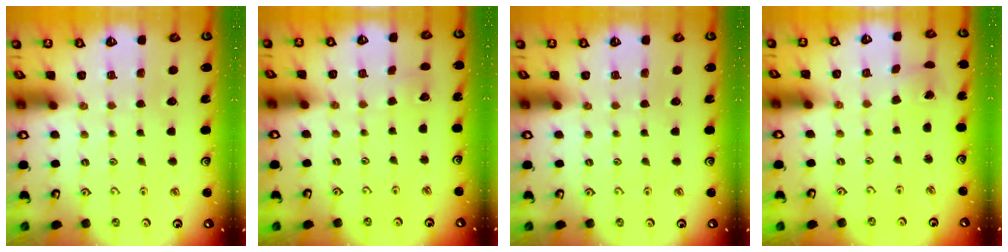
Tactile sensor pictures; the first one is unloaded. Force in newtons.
{"total": 2.1, "press": 2.1, "slide": 0.2}
{"total": 0.0}
{"total": 1.4, "press": 1.4, "slide": 0.3}